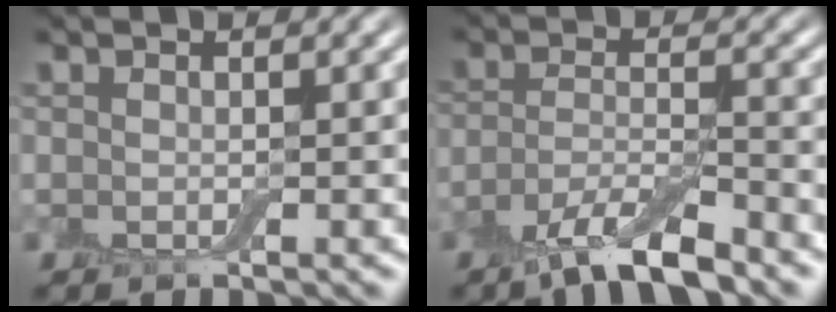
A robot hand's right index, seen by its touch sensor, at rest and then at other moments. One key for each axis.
{"total": 5.8, "fx": -4.3, "fy": 1.3, "fz": 3.6, "tx": -0.067, "ty": -0.006, "tz": -0.084}